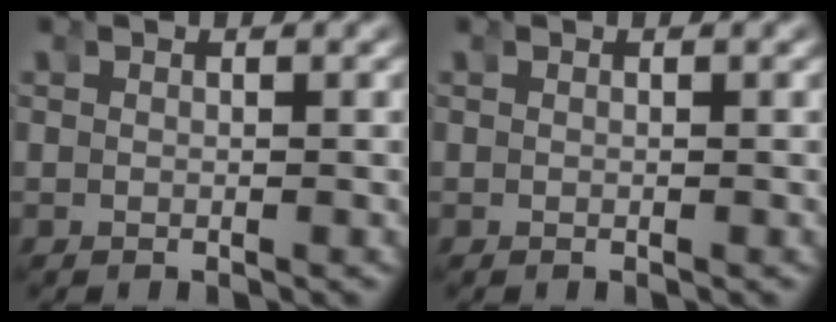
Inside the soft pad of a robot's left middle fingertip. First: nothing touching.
{"total": 0.0}